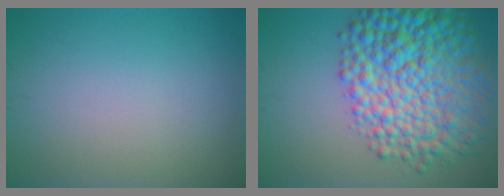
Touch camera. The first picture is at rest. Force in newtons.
{"total": 11.7, "press": 11.7, "slide": 0.2}